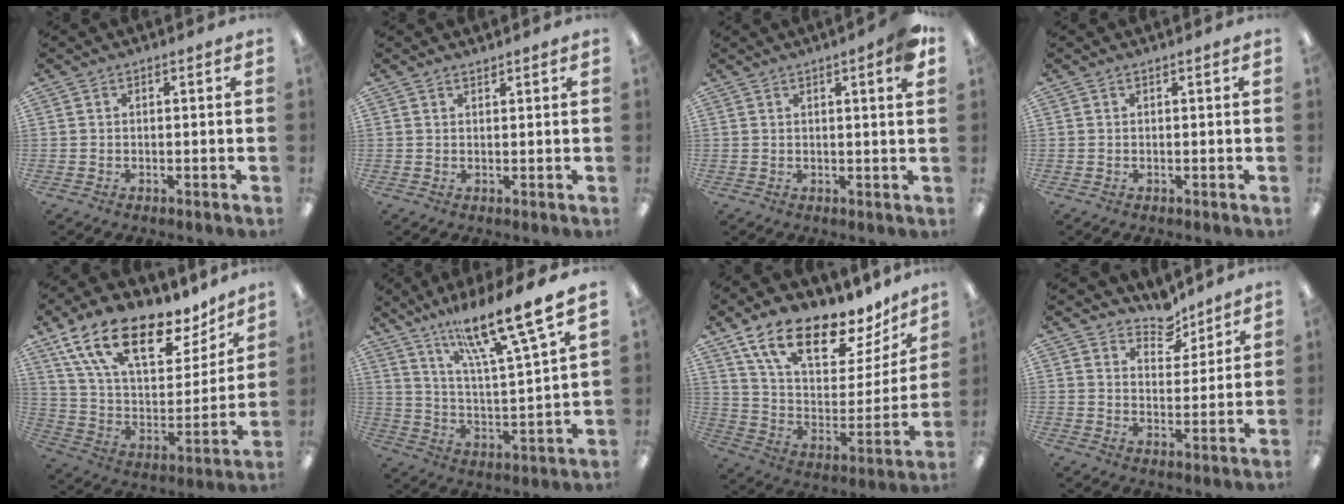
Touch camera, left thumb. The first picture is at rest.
{"total": 1.0, "force": [1.0, 0.1, 0.0], "torque": [-0.001, -0.002, 0.020]}
{"total": 5.6, "force": [2.9, 0.8, 4.7], "torque": [-0.063, -0.009, 0.042]}
{"total": 0.0}
{"total": 21.9, "force": [13.9, 10.0, 13.6], "torque": [-0.240, -0.074, 0.249]}
{"total": 16.8, "force": [13.8, 1.4, 9.5], "torque": [-0.165, -0.091, 0.226]}
{"total": 19.8, "force": [13.7, 8.4, 11.5], "torque": [-0.195, -0.086, 0.240]}
{"total": 7.3, "force": [6.5, 3.2, 1.2], "torque": [-0.008, -0.049, 0.118]}